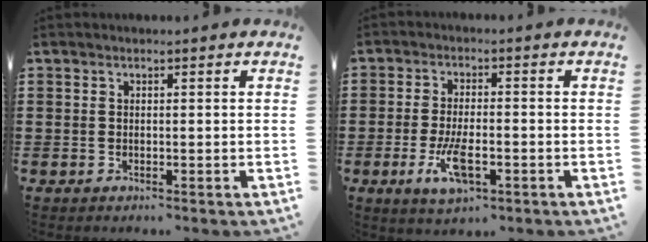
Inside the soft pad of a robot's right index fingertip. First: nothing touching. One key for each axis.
{"total": 6.8, "fx": -2.2, "fy": 2.4, "fz": 6.0, "tx": -0.133, "ty": -0.014, "tz": -0.041}